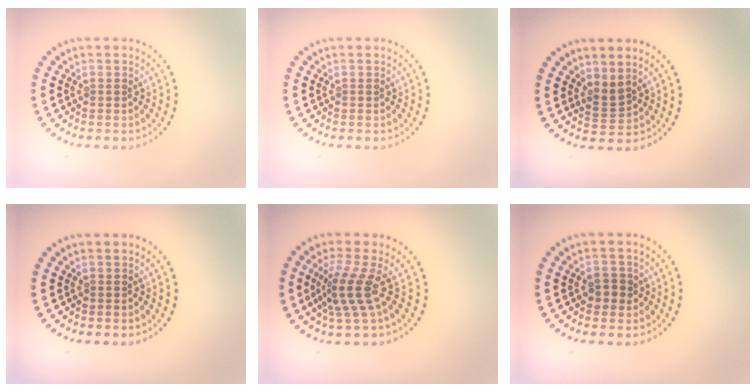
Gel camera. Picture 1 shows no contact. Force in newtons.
{"total": 0.0}
{"total": 1.8, "press": 1.3, "slide": 1.1}
{"total": 0.0}
{"total": 3.4, "press": 2.4, "slide": 2.5}
{"total": 1.8, "press": 1.7, "slide": 0.4}